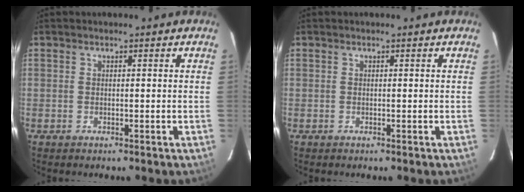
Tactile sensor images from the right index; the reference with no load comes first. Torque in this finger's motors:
{"motor_torque": [-0.01, -0.01, 0.01, 0.01]}